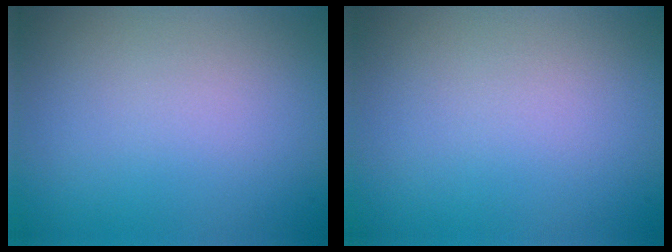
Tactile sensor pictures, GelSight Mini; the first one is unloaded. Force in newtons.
{"total": 0.0}